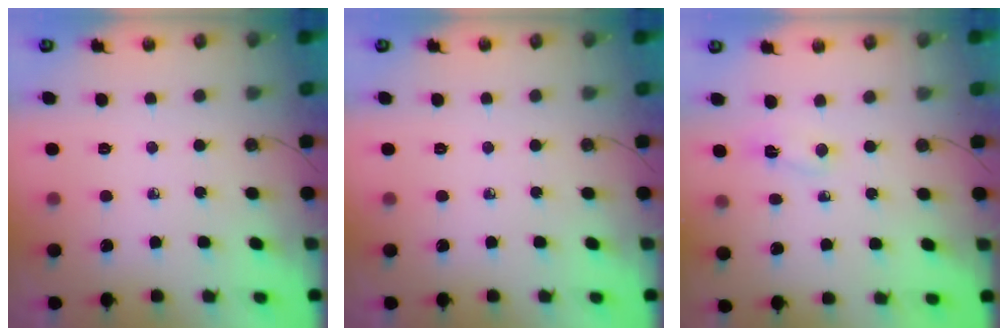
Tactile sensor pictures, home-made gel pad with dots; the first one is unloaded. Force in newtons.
{"total": 0.0}
{"total": 2.4, "press": 2.3, "slide": 0.7}